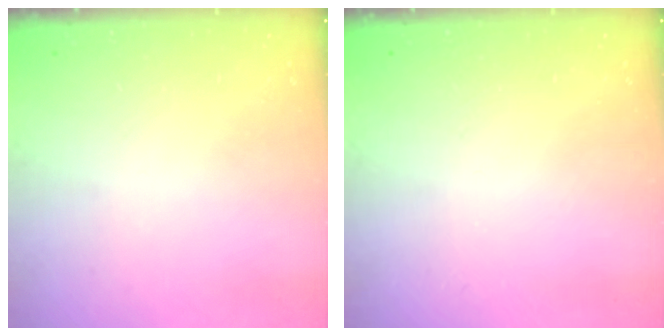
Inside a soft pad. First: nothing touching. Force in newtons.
{"total": 0.0}